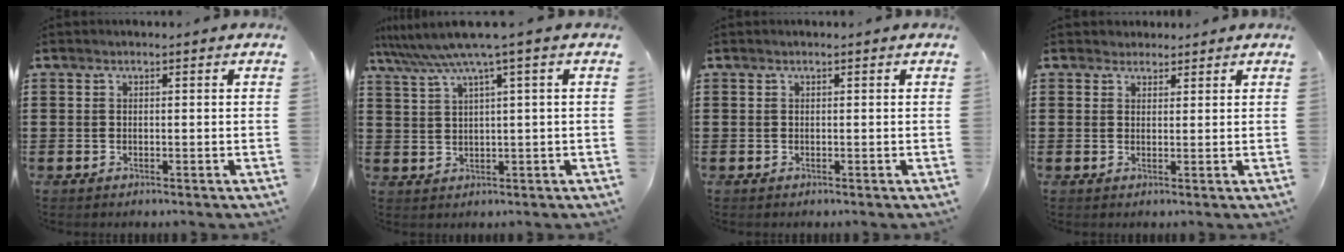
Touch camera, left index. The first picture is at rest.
{"total": 5.3, "force": [2.8, -0.4, 4.5], "torque": [-0.103, -0.021, 0.043]}
{"total": 0.0}
{"total": 1.9, "force": [1.6, 1.0, -0.1], "torque": [-0.004, 0.005, 0.031]}